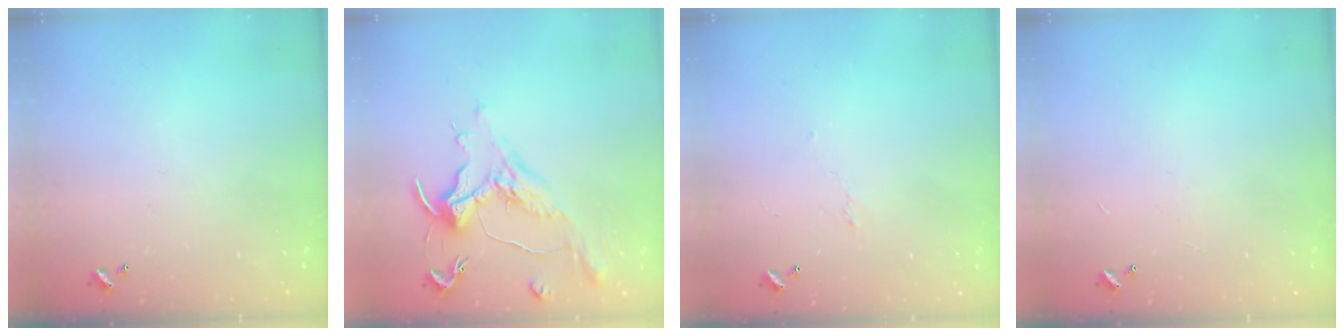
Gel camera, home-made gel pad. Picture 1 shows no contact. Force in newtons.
{"total": 1.1, "press": 1.0, "slide": 0.5}
{"total": 0.9, "press": 0.6, "slide": 0.7}
{"total": 2.2, "press": 2.2, "slide": 0.3}